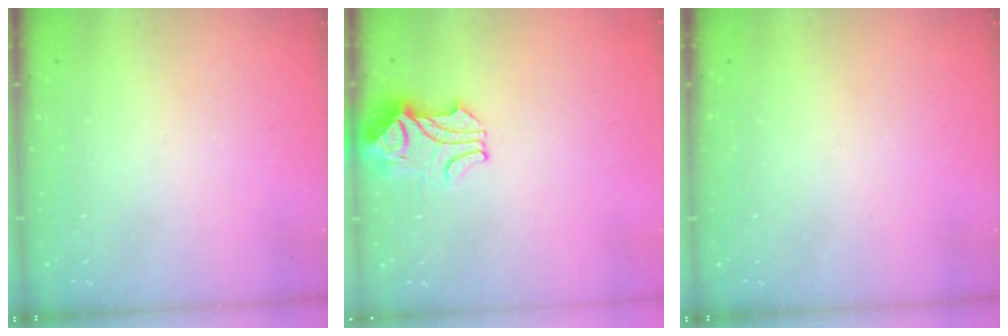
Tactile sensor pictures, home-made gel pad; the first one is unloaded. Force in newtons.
{"total": 2.1, "press": 1.9, "slide": 0.9}
{"total": 0.0}